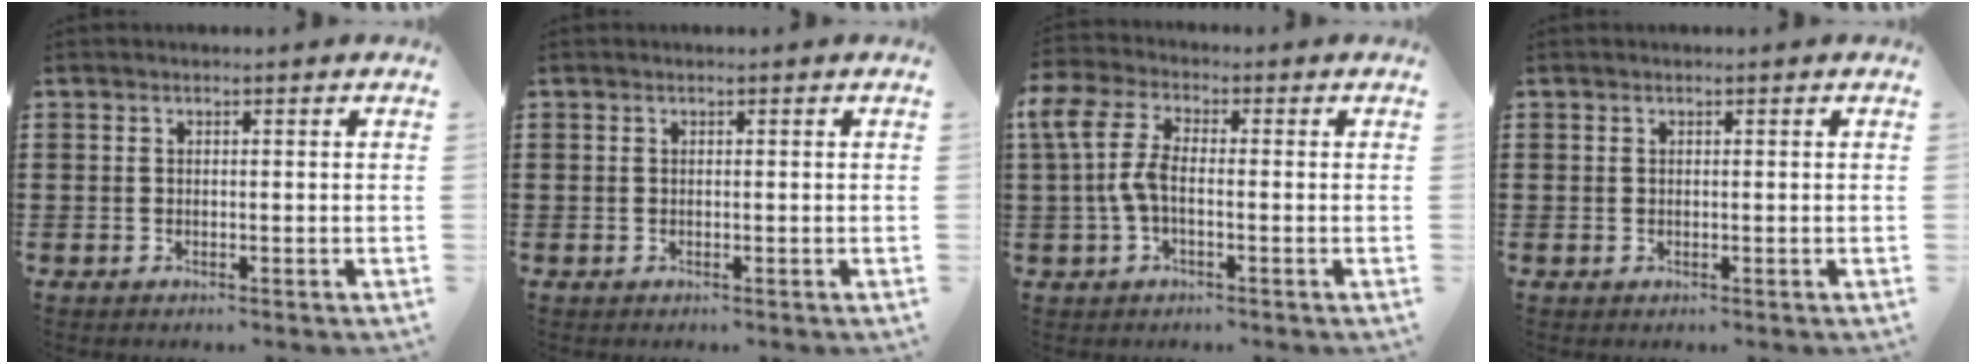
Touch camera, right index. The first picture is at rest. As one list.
[{"total": 0.0}, {"total": 6.7, "force": [-0.6, 3.4, 5.8], "torque": [-0.149, -0.003, -0.021]}, {"total": 0.0}]